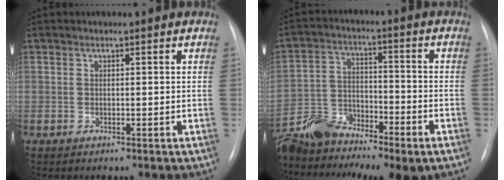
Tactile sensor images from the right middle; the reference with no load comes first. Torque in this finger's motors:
{"motor_torque": [-0.08, -0.39, 0.04, 0.01]}